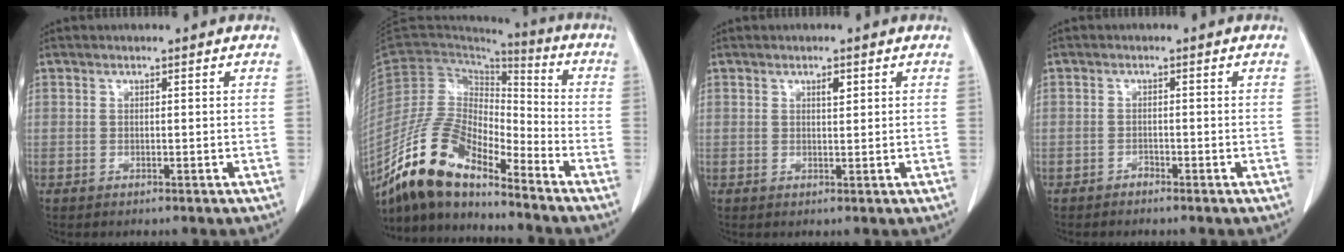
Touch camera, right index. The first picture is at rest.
{"total": 14.6, "force": [-11.9, 4.3, 7.3], "torque": [-0.146, 0.021, -0.227]}
{"total": 1.4, "force": [0.7, 0.4, 1.1], "torque": [-0.018, -0.001, 0.009]}
{"total": 0.8, "force": [-0.8, 0.2, 0.1], "torque": [-0.003, 0.001, -0.016]}